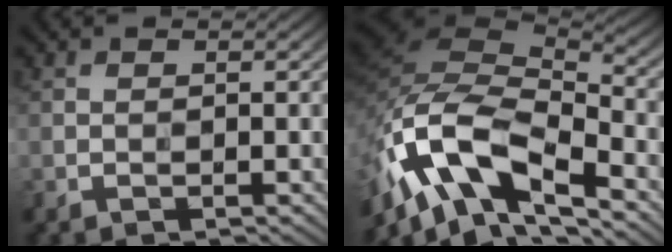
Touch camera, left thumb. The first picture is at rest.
{"total": 14.4, "force": [-8.2, 6.5, 9.9], "torque": [-0.223, -0.015, -0.161]}